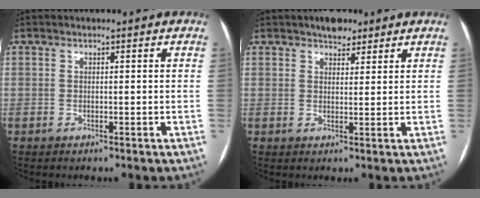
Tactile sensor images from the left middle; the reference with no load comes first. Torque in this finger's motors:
{"motor_torque": [0.05, -0.03, 0.03, 0.00]}